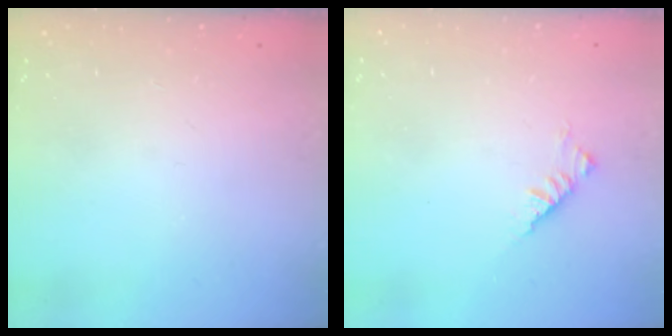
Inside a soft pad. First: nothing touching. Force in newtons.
{"total": 2.9, "press": 2.8, "slide": 0.7}